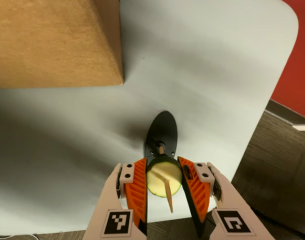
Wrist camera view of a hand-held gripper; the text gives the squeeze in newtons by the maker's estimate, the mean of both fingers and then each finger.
{"total": 11.8, "left": 11.7, "right": 11.8}